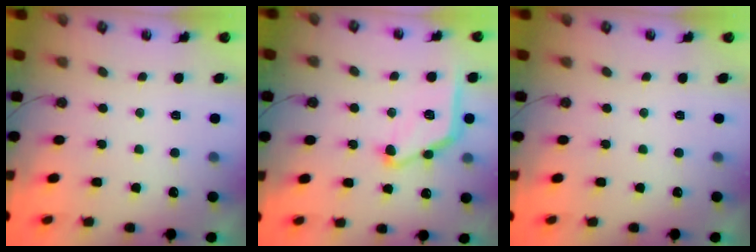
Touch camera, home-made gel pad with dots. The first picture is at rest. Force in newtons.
{"total": 13.8, "press": 13.8, "slide": 0.4}
{"total": 0.0}